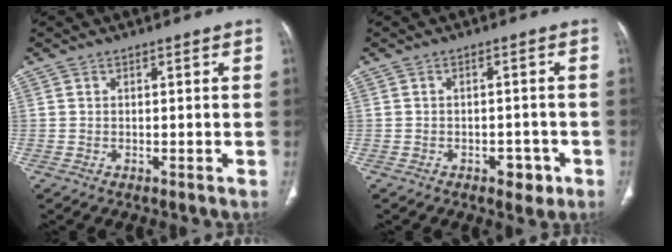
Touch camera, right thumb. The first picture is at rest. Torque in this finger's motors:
{"motor_torque": [0.62, 0.27, -0.27, 0.14, 0.08]}